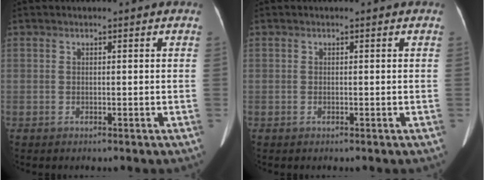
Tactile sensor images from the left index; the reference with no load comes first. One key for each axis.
{"total": 0.0}